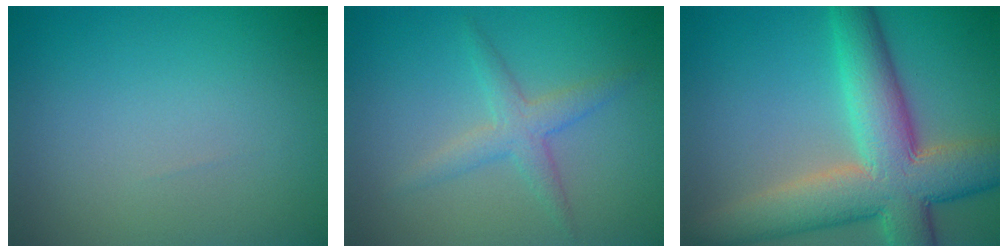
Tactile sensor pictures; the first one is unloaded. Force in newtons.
{"total": 2.4, "press": 2.4, "slide": 0.1}
{"total": 10.3, "press": 10.2, "slide": 0.5}